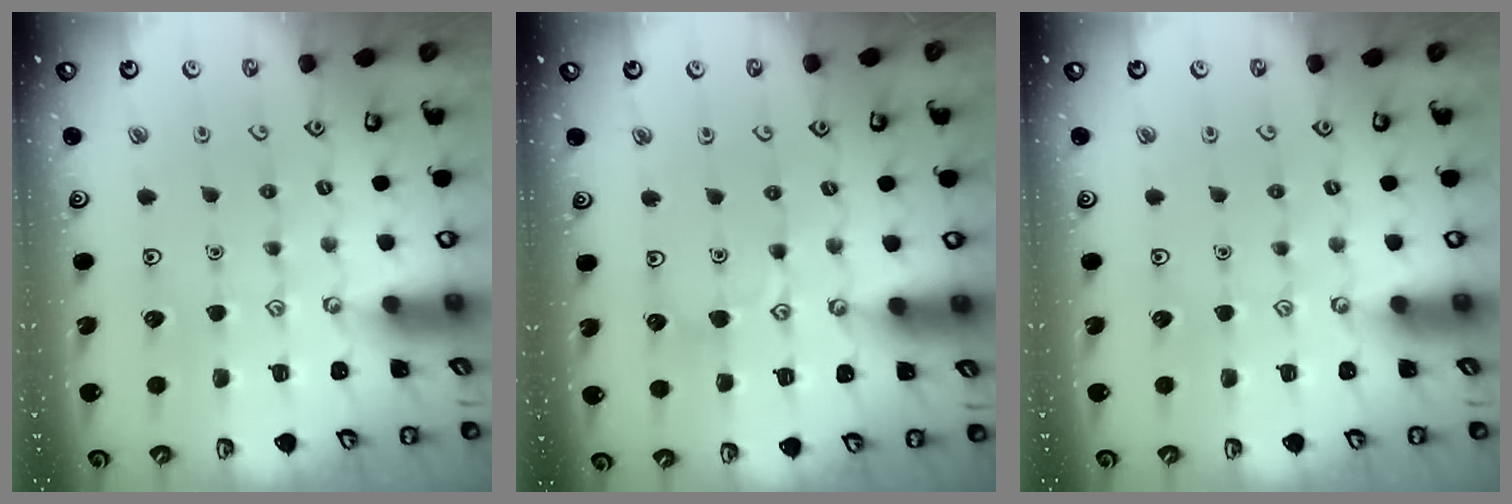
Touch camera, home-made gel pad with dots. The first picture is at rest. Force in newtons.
{"total": 4.5, "press": 4.5, "slide": 0.5}
{"total": 0.0}